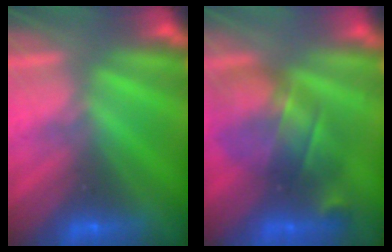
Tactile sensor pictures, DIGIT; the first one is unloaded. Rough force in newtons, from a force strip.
{"total": 7.2}